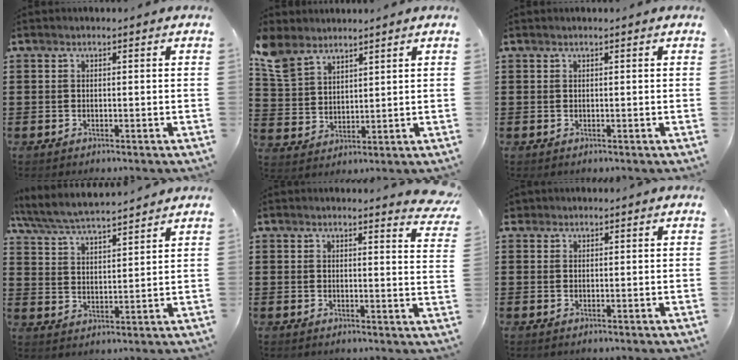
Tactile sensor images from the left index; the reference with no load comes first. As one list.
[{"total": 6.2, "force": [5.1, 3.0, 1.8], "torque": [-0.060, -0.003, 0.098]}, {"total": 0.0}, {"total": 5.8, "force": [5.5, 0.2, 1.9], "torque": [-0.059, -0.028, 0.096]}, {"total": 3.3, "force": [3.0, -0.4, 1.2], "torque": [-0.019, -0.018, 0.052]}, {"total": 1.0, "force": [0.8, 0.6, 0.1], "torque": [-0.005, 0.005, 0.015]}]